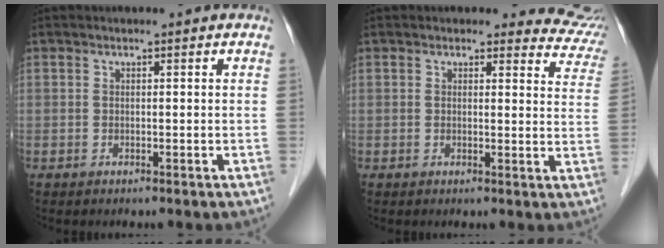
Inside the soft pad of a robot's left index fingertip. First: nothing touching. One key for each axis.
{"total": 7.9, "fx": 7.5, "fy": 2.6, "fz": -0.2, "tx": 0.048, "ty": -0.032, "tz": 0.038}